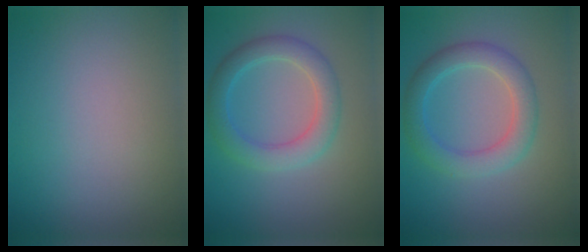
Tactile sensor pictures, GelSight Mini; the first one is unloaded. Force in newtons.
{"total": 3.8, "press": 3.8, "slide": 0.2}
{"total": 3.8, "press": 3.8, "slide": 0.1}